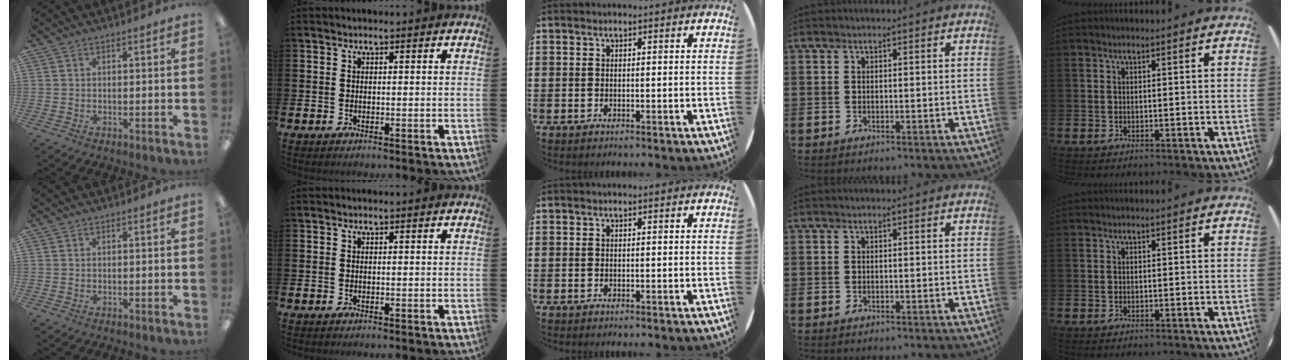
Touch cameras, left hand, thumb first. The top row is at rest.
{}